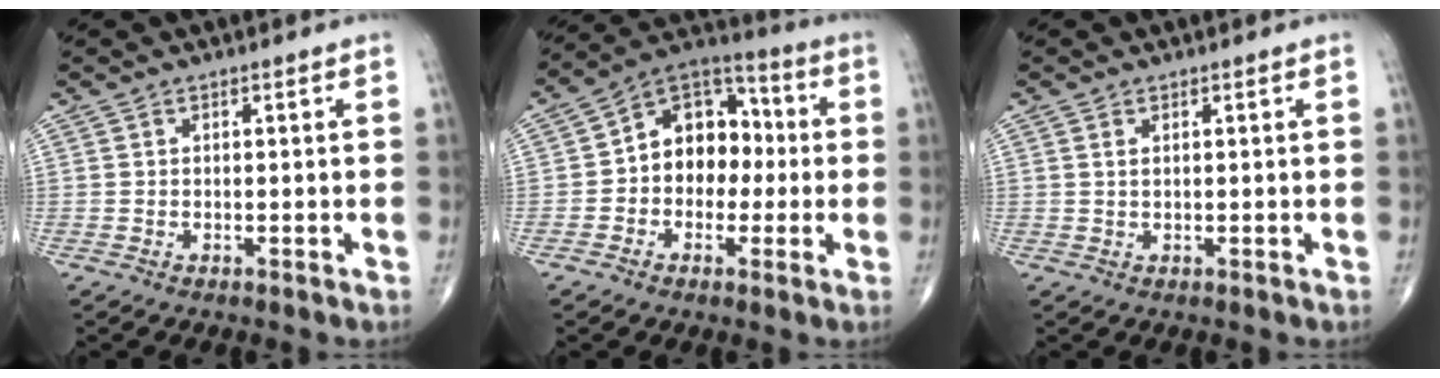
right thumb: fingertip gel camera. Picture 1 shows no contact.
{"total": 13.1, "force": [-0.1, 9.7, 8.8], "torque": [-0.089, 0.042, -0.018]}
{"total": 0.9, "force": [0.4, 0.4, 0.7], "torque": [-0.016, 0.004, 0.009]}